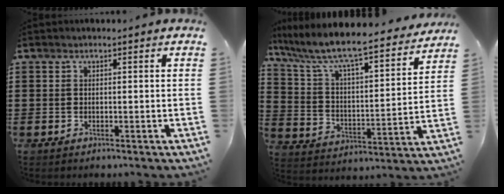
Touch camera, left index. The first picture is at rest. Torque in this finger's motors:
{"motor_torque": [2.14, 0.00, 1.05, 0.21]}